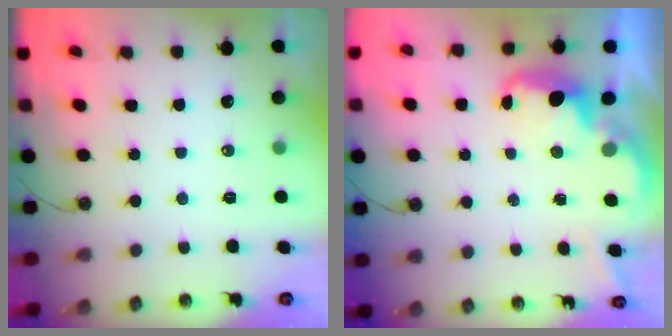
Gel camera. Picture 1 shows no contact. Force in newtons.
{"total": 3.0, "press": 2.9, "slide": 0.7}